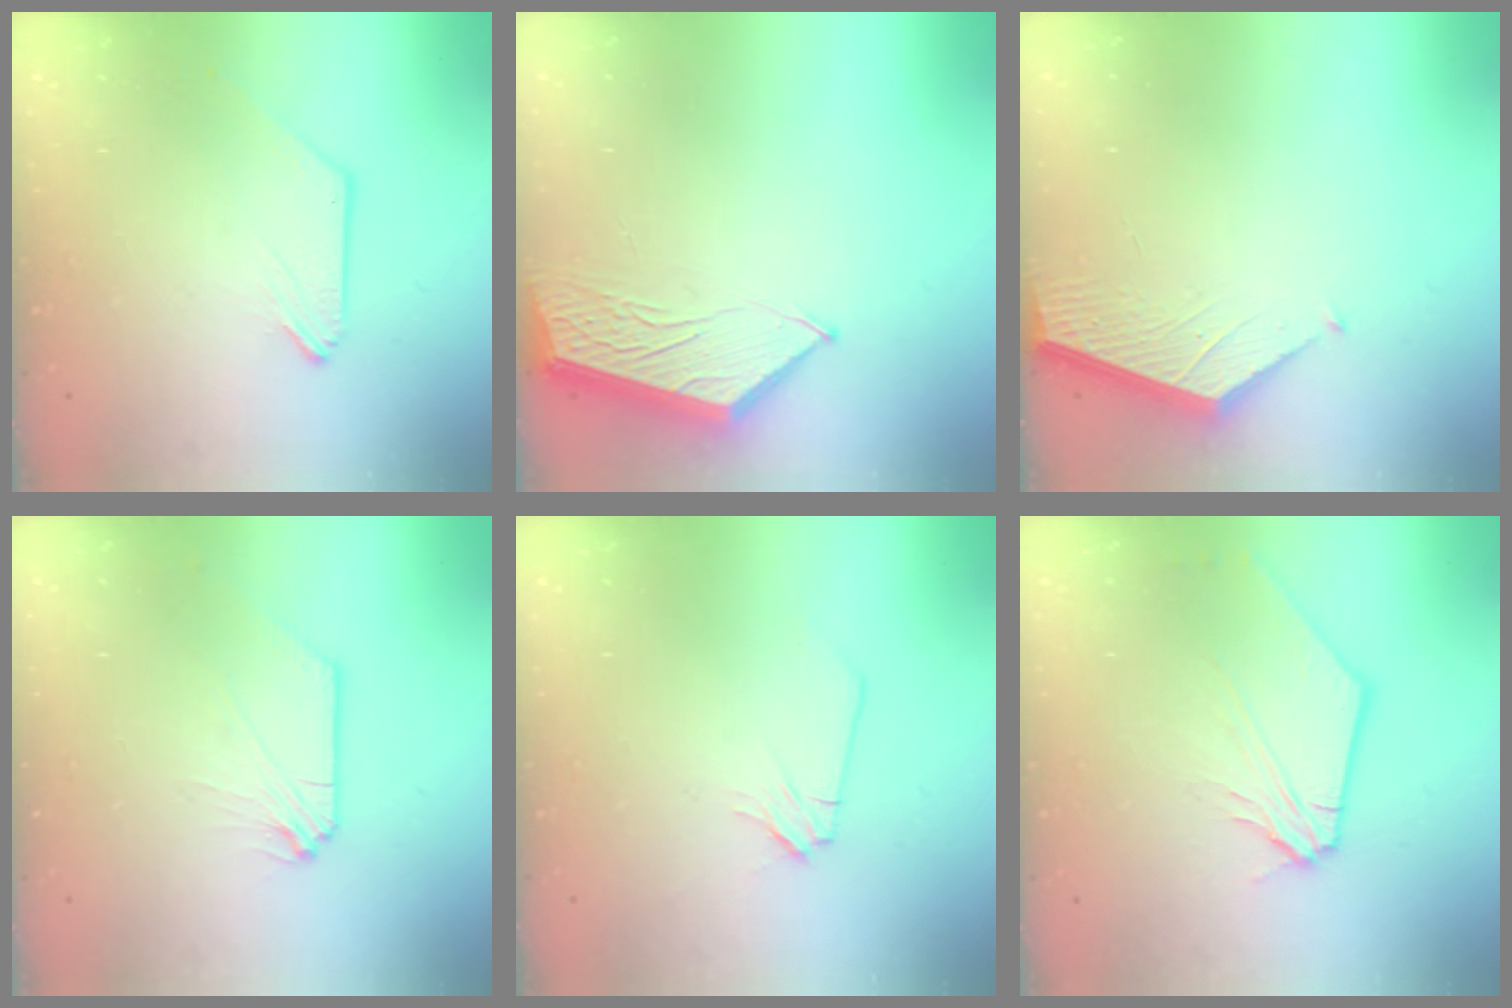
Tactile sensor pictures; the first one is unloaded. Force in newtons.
{"total": 5.9, "press": 5.9, "slide": 0.6}
{"total": 2.6, "press": 2.6, "slide": 0.3}
{"total": 0.0}
{"total": 1.1, "press": 1.1, "slide": 0.1}
{"total": 8.5, "press": 8.4, "slide": 1.5}